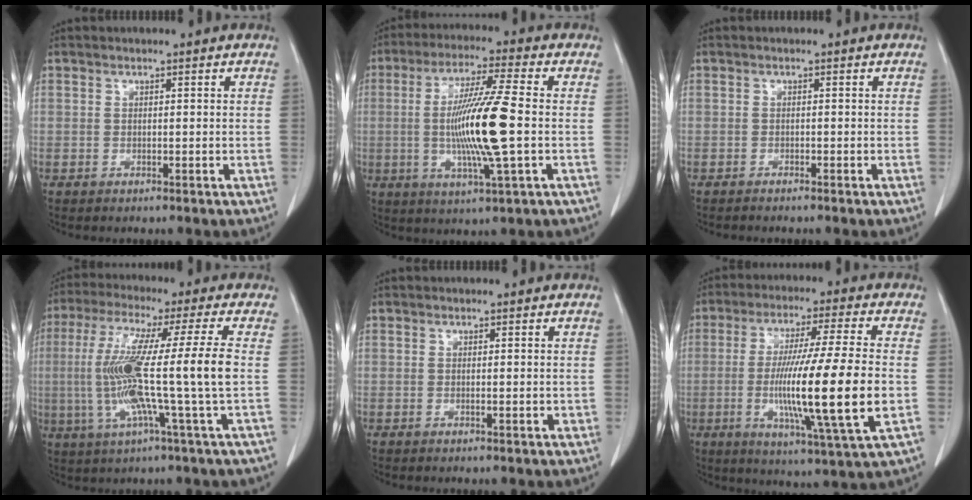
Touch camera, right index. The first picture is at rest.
{"total": 13.1, "force": [-1.0, -0.3, 13.1], "torque": [-0.255, -0.011, -0.024]}
{"total": 1.0, "force": [-0.9, -0.1, 0.3], "torque": [-0.006, 0.000, -0.014]}
{"total": 14.9, "force": [-1.2, -1.7, 14.8], "torque": [-0.281, -0.002, -0.029]}
{"total": 0.8, "force": [-0.1, 0.2, 0.8], "torque": [-0.013, -0.001, 0.001]}
{"total": 18.0, "force": [-2.7, -0.5, 17.8], "torque": [-0.323, -0.021, -0.050]}